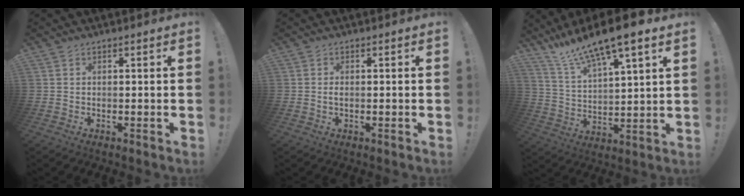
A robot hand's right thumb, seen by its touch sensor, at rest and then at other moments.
{"total": 0.8, "force": [0.0, 0.6, 0.6], "torque": [-0.011, 0.004, 0.000]}
{"total": 13.1, "force": [10.9, 1.4, 7.2], "torque": [-0.136, -0.086, 0.184]}